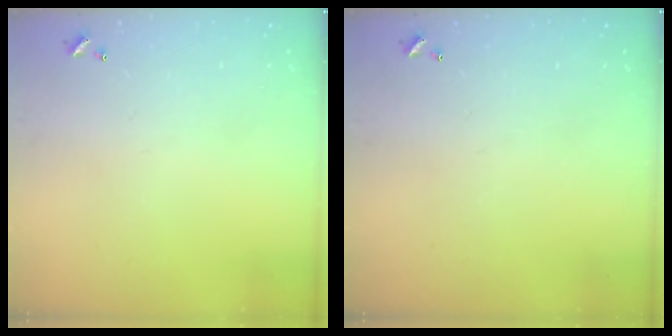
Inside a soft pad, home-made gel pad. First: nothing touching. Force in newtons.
{"total": 0.0}